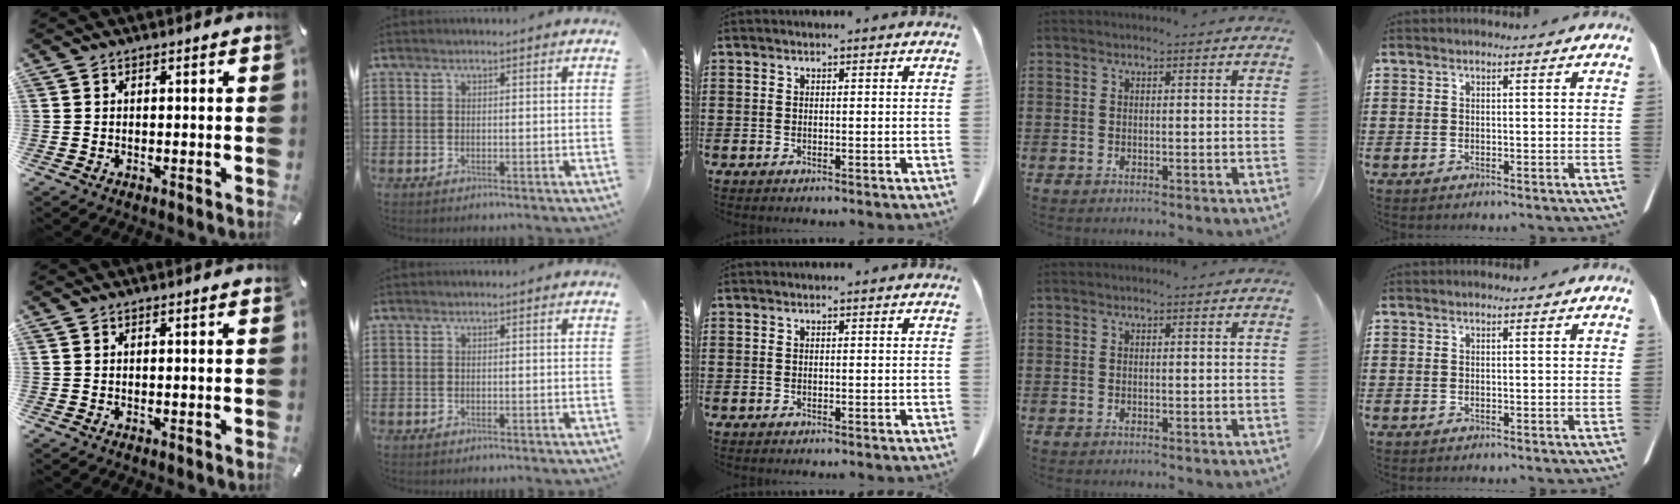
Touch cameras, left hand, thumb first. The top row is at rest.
{}